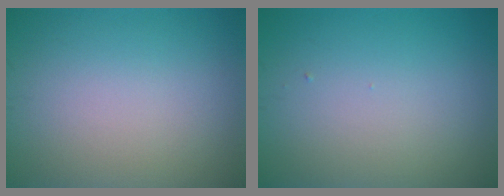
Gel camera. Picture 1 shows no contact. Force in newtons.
{"total": 0.0}